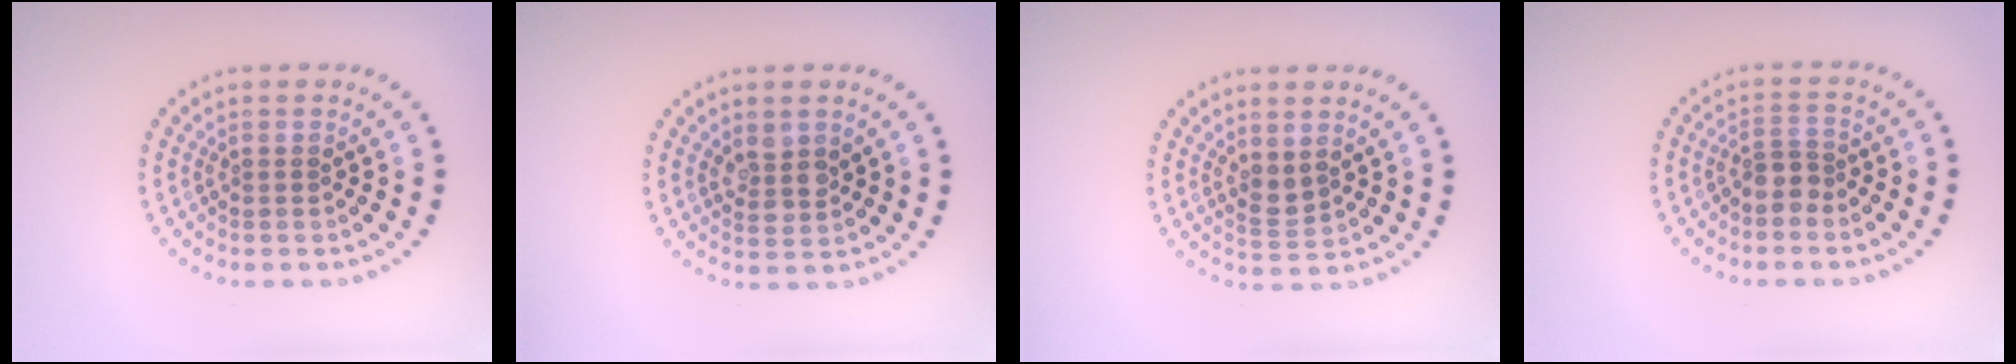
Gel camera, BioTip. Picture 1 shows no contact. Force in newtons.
{"total": 2.2, "press": 2.0, "slide": 1.0}
{"total": 1.6, "press": 1.4, "slide": 0.9}
{"total": 2.2, "press": 1.7, "slide": 1.3}